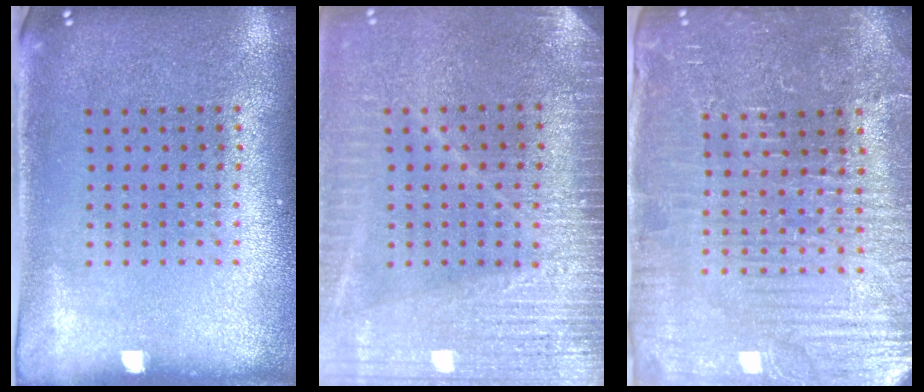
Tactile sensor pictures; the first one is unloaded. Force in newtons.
{"total": 3.8, "press": 3.3, "slide": 1.9}
{"total": 4.6, "press": 4.4, "slide": 1.3}